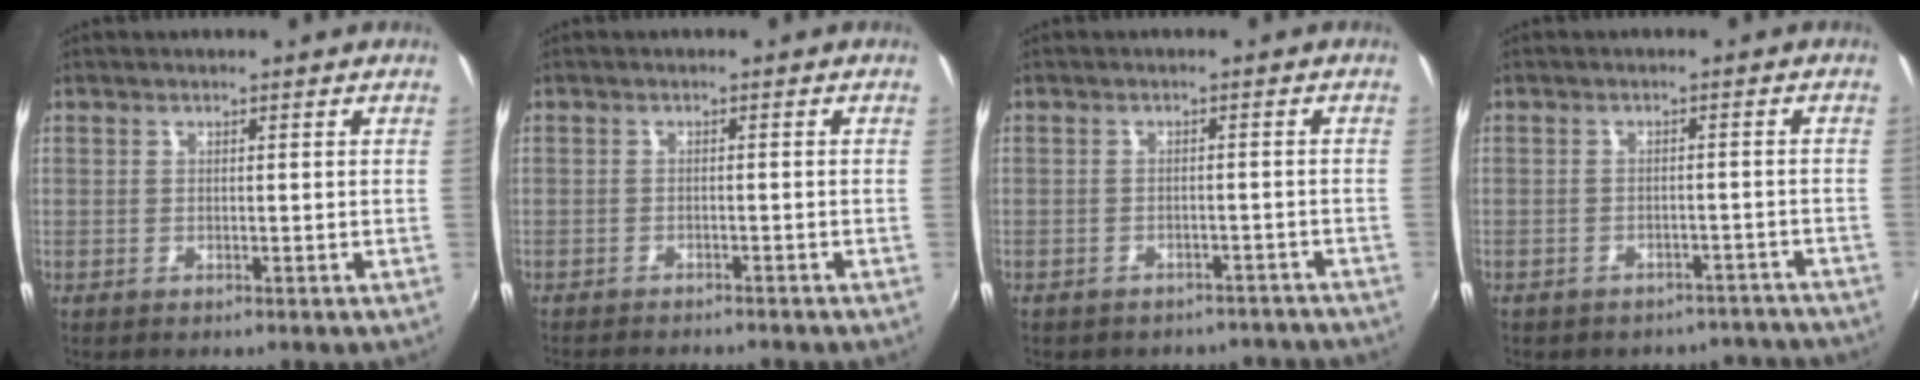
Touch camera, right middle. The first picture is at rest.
{"total": 6.0, "force": [-5.5, 0.8, 2.2], "torque": [-0.053, -0.014, -0.083]}
{"total": 9.6, "force": [-8.4, 4.0, 2.3], "torque": [-0.054, 0.004, -0.092]}
{"total": 10.8, "force": [-9.6, 4.6, 2.1], "torque": [-0.047, 0.014, -0.099]}